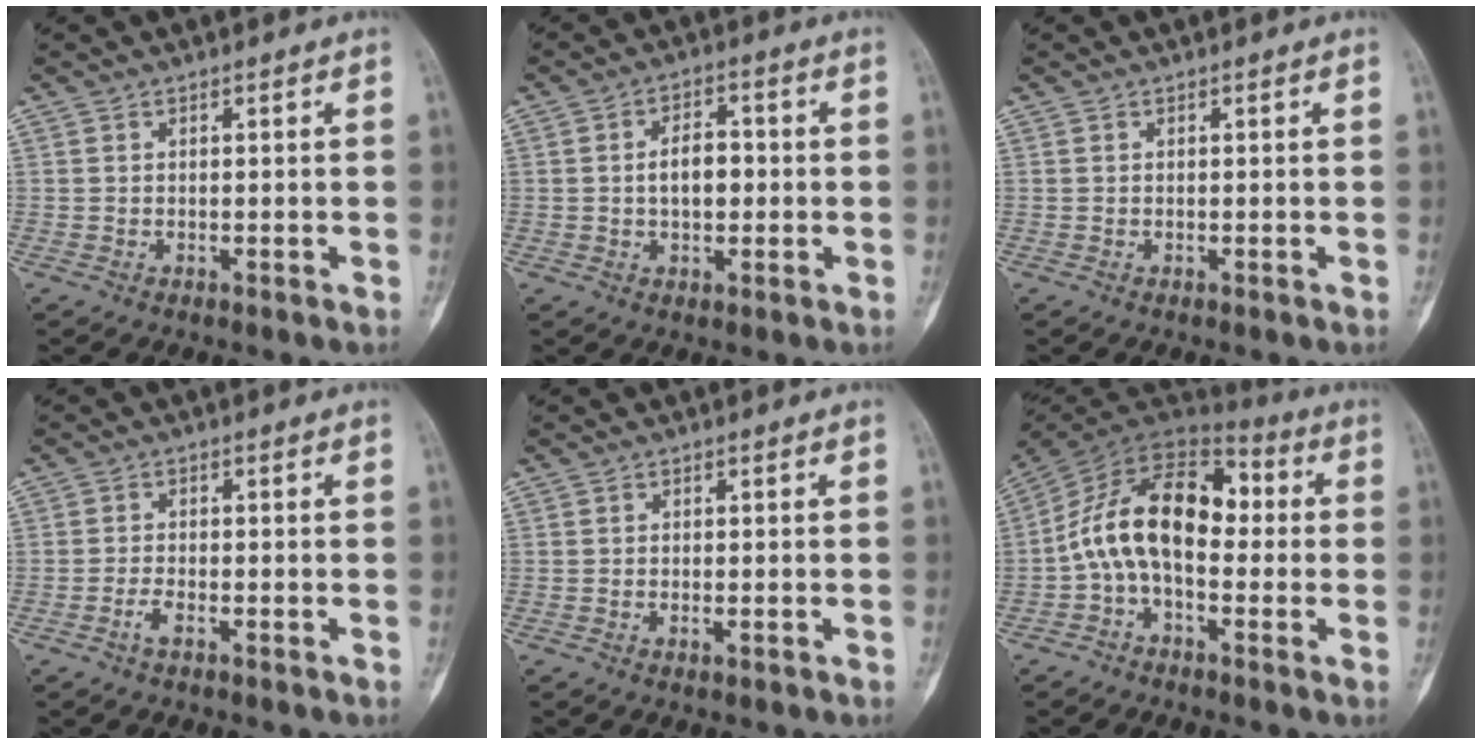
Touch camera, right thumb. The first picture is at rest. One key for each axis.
{"total": 6.1, "fx": -0.1, "fy": 3.7, "fz": 4.9, "tx": -0.065, "ty": 0.014, "tz": -0.005}
{"total": 0.0}
{"total": 2.0, "fx": -1.3, "fy": 0.7, "fz": 1.4, "tx": -0.032, "ty": 0.010, "tz": -0.026}
{"total": 1.0, "fx": -0.4, "fy": 0.4, "fz": 0.8, "tx": -0.014, "ty": 0.006, "tz": -0.004}
{"total": 15.8, "fx": -0.9, "fy": 9.4, "fz": 12.6, "tx": -0.199, "ty": 0.056, "tz": -0.029}